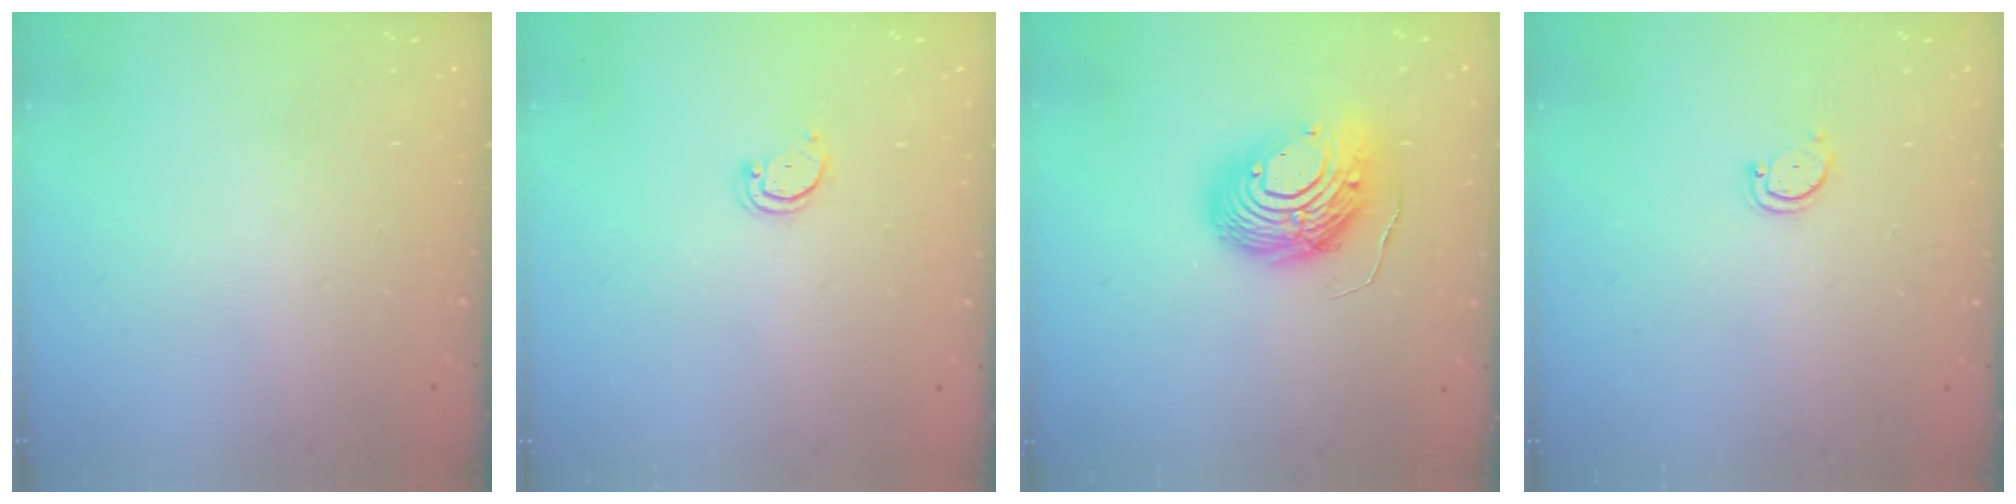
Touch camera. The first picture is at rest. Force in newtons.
{"total": 1.9, "press": 1.9, "slide": 0.2}
{"total": 14.7, "press": 14.6, "slide": 1.4}
{"total": 2.8, "press": 2.8, "slide": 0.3}